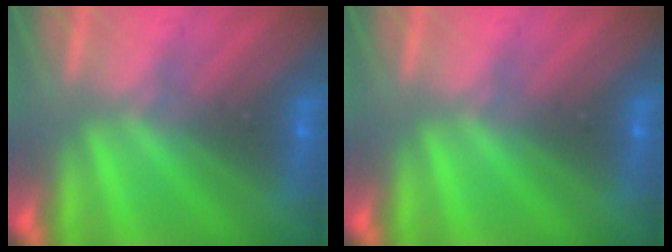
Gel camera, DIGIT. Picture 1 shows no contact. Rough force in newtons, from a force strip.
{"total": 0.0}